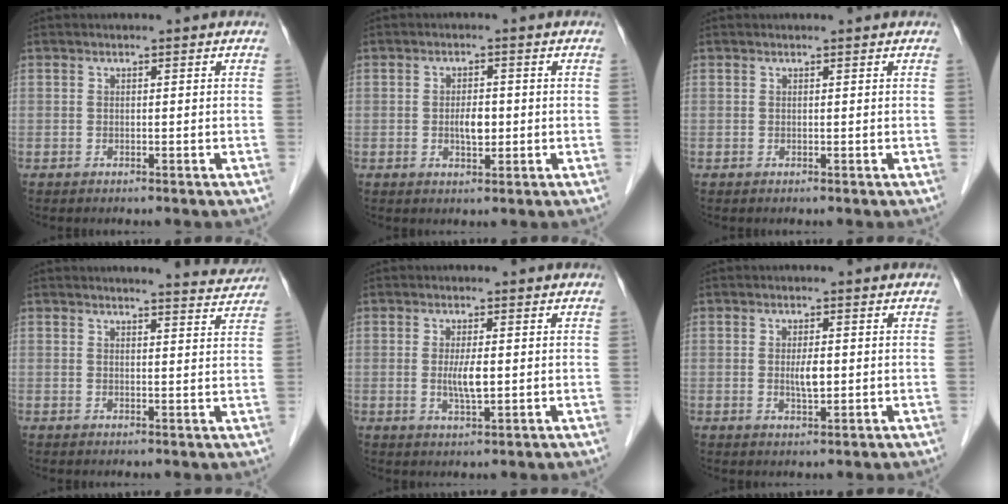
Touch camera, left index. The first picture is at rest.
{"total": 2.9, "force": [-0.3, 1.3, 2.6], "torque": [-0.047, 0.001, -0.002]}
{"total": 0.7, "force": [0.7, 0.0, 0.1], "torque": [-0.007, 0.001, 0.008]}
{"total": 5.3, "force": [5.3, -0.1, 0.3], "torque": [-0.012, -0.019, 0.049]}
{"total": 3.4, "force": [0.1, 0.6, 3.4], "torque": [-0.067, -0.006, 0.004]}
{"total": 2.6, "force": [0.1, 0.7, 2.5], "torque": [-0.047, -0.003, 0.004]}